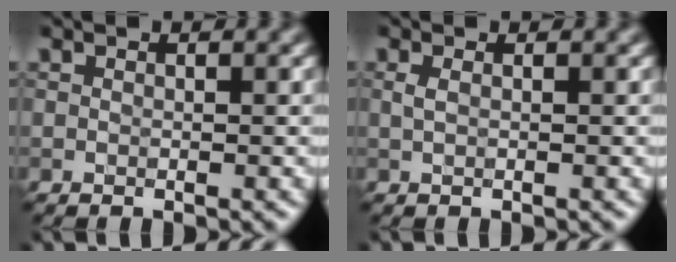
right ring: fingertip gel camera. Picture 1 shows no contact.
{"total": 0.8, "force": [0.2, 0.3, 0.7], "torque": [-0.015, 0.002, 0.006]}